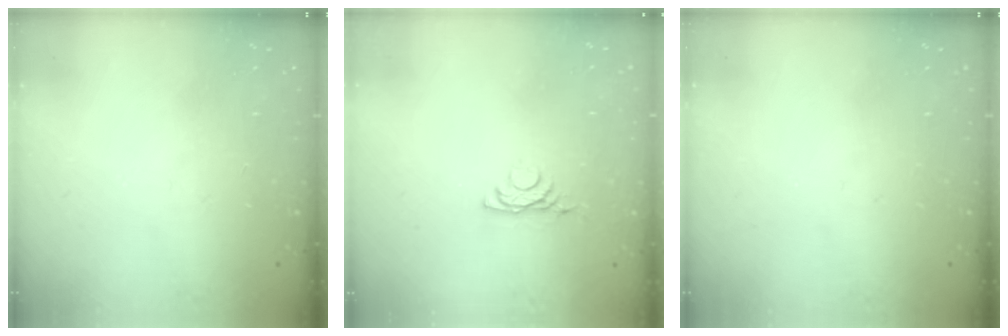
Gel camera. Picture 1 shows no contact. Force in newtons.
{"total": 4.3, "press": 4.2, "slide": 0.8}
{"total": 0.0}